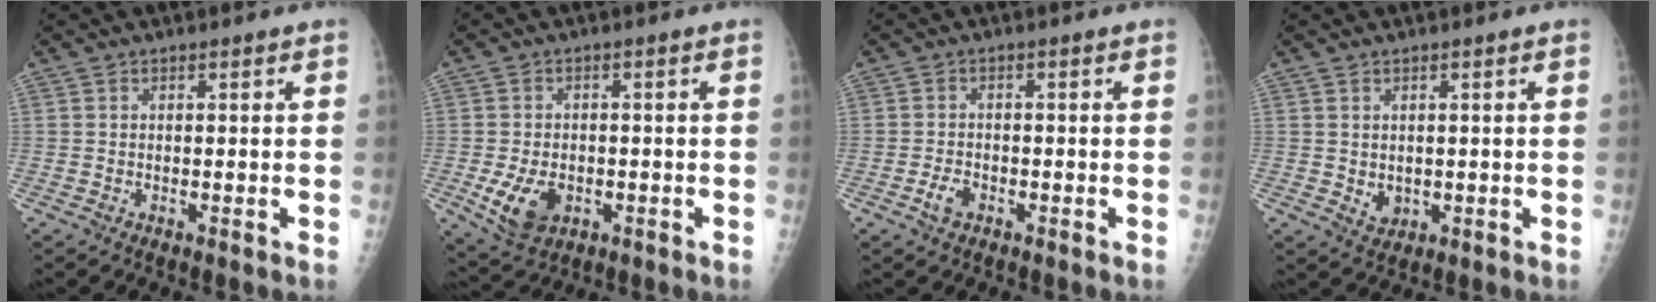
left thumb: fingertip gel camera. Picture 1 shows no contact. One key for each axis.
{"total": 7.4, "fx": -2.1, "fy": 5.0, "fz": 5.0, "tx": -0.085, "ty": 0.000, "tz": -0.025}
{"total": 2.6, "fx": -1.3, "fy": 1.5, "fz": 1.5, "tx": -0.032, "ty": 0.007, "tz": -0.023}
{"total": 2.5, "fx": 0.1, "fy": 2.0, "fz": 1.5, "tx": -0.016, "ty": -0.005, "tz": 0.012}